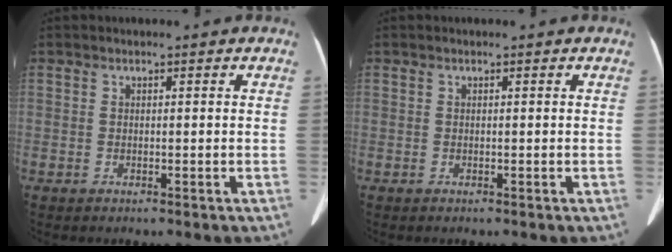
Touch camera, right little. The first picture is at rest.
{"total": 0.0}